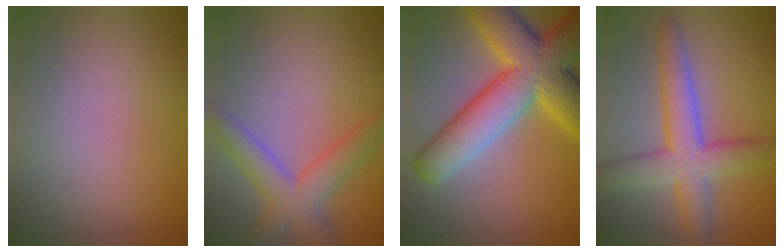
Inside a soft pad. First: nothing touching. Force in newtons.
{"total": 4.6, "press": 4.6, "slide": 0.3}
{"total": 11.8, "press": 11.8, "slide": 0.5}
{"total": 6.3, "press": 6.2, "slide": 0.4}